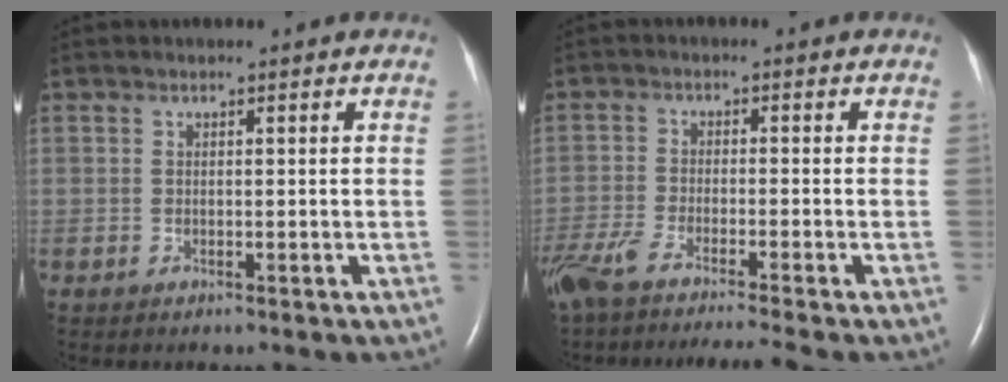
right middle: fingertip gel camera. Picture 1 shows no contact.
{"total": 11.6, "force": [-9.7, -0.3, 6.3], "torque": [-0.105, -0.029, -0.162]}